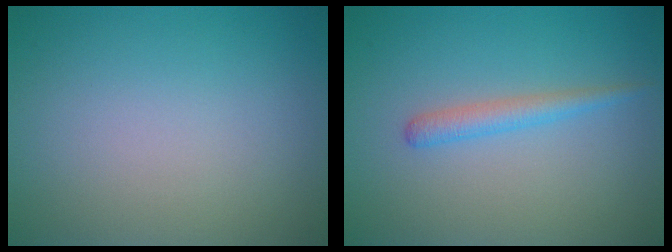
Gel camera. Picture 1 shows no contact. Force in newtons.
{"total": 1.8, "press": 1.8, "slide": 0.1}